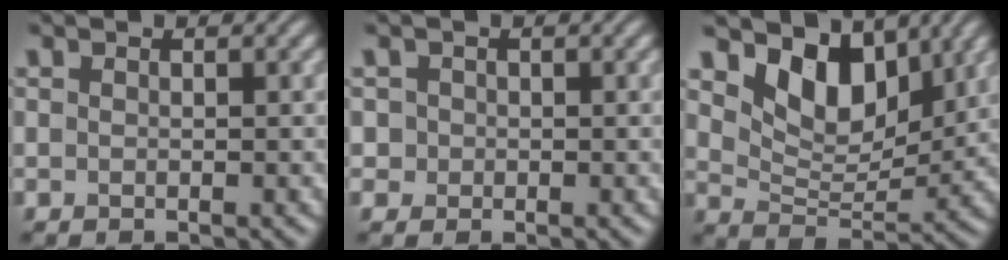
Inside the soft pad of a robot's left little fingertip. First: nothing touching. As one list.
[{"total": 1.2, "force": [0.1, 1.1, 0.2], "torque": [0.008, -0.001, -0.002]}, {"total": 6.7, "force": [4.1, 3.7, 3.9], "torque": [-0.072, -0.012, 0.064]}]